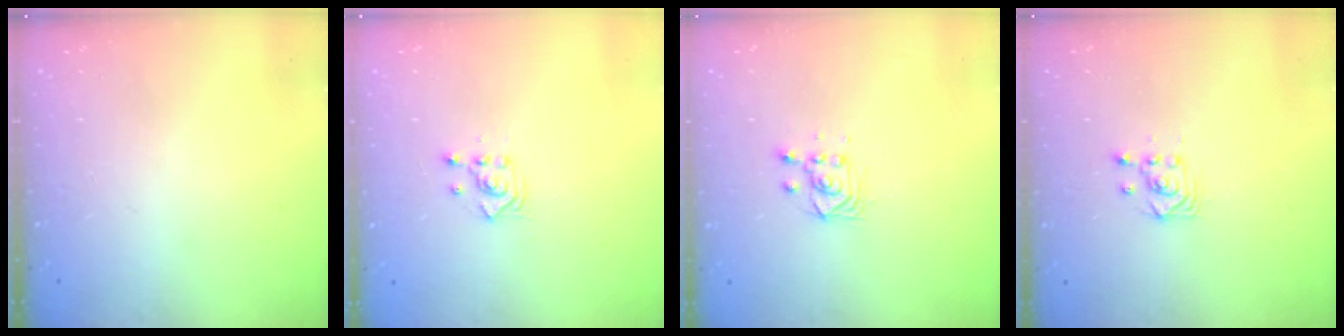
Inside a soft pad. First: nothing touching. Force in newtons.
{"total": 2.3, "press": 2.3, "slide": 0.3}
{"total": 3.3, "press": 3.2, "slide": 0.7}
{"total": 3.3, "press": 3.3, "slide": 0.1}